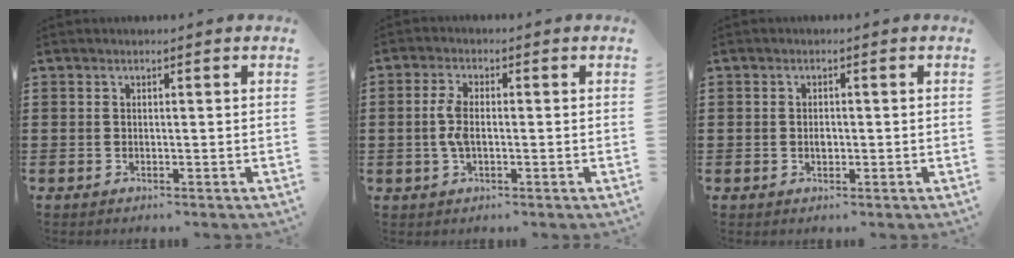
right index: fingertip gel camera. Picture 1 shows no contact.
{"total": 4.2, "force": [-0.2, 2.0, 3.8], "torque": [-0.095, -0.002, -0.011]}
{"total": 1.4, "force": [-0.2, 0.7, 1.2], "torque": [-0.024, 0.001, -0.004]}